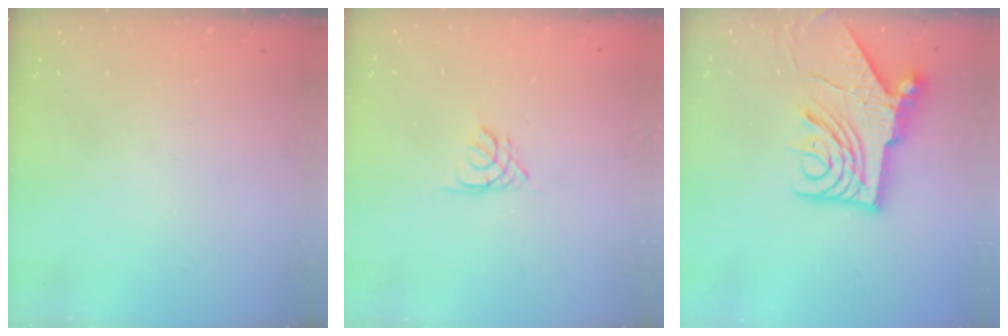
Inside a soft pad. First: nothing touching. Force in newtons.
{"total": 2.6, "press": 2.6, "slide": 0.3}
{"total": 13.7, "press": 13.6, "slide": 1.5}